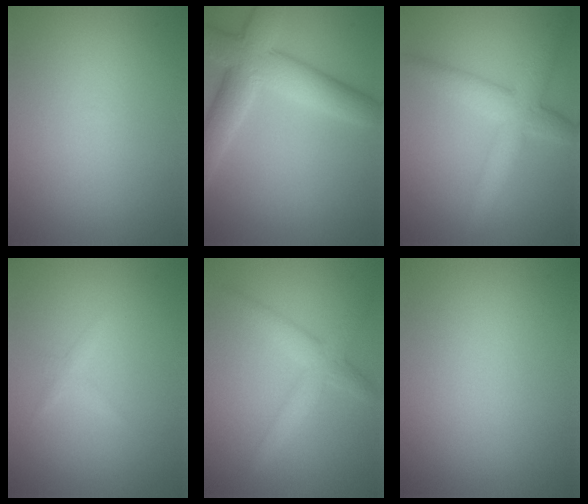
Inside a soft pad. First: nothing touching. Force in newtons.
{"total": 7.1, "press": 7.1, "slide": 0.4}
{"total": 4.9, "press": 4.9, "slide": 0.2}
{"total": 0.8, "press": 0.8, "slide": 0.0}
{"total": 3.2, "press": 3.2, "slide": 0.1}
{"total": 0.0}